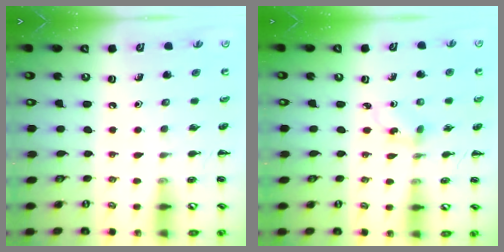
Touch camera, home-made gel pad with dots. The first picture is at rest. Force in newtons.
{"total": 2.2, "press": 2.0, "slide": 1.0}